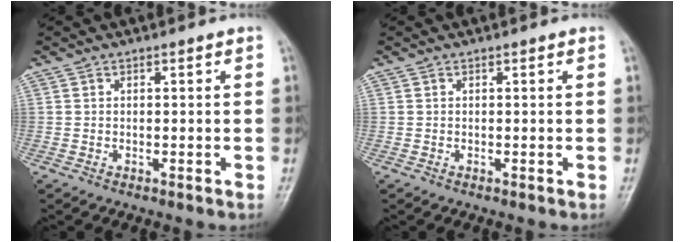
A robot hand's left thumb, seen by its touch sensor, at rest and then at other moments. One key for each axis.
{"total": 0.0}